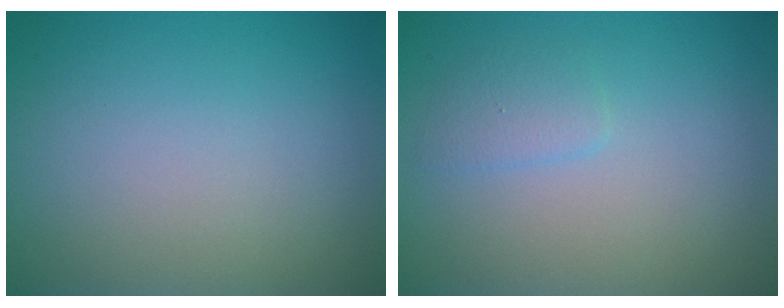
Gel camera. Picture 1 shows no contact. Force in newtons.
{"total": 1.3, "press": 1.3, "slide": 0.1}